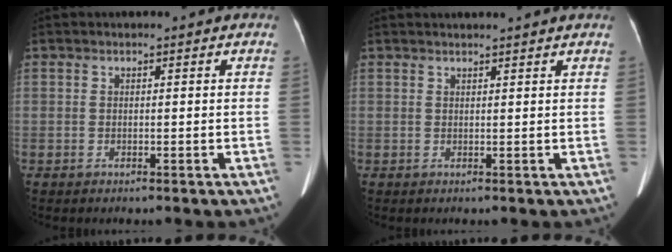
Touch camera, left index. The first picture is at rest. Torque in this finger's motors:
{"motor_torque": [0.36, -0.94, 0.08, 0.06]}